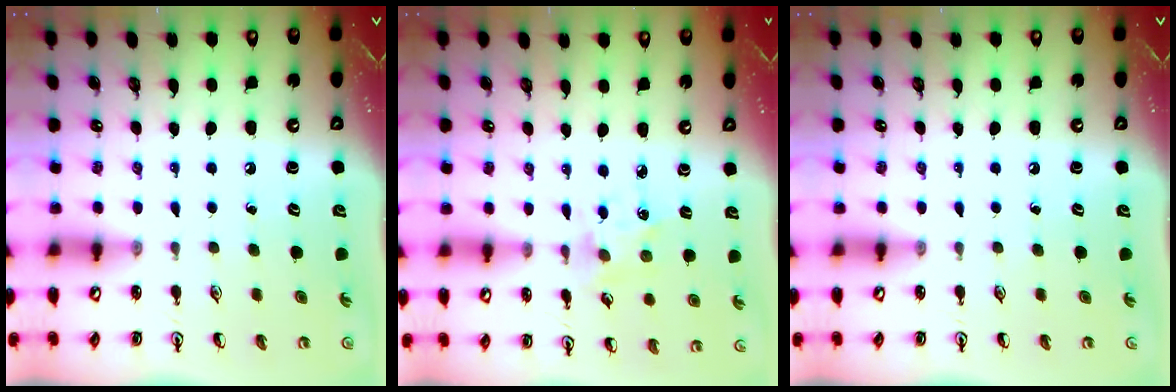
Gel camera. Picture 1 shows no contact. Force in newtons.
{"total": 2.1, "press": 2.1, "slide": 0.0}
{"total": 0.0}